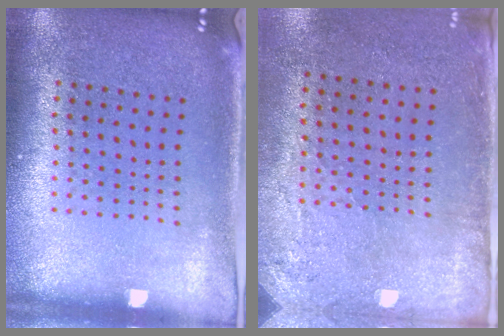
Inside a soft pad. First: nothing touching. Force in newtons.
{"total": 2.9, "press": 2.3, "slide": 1.6}